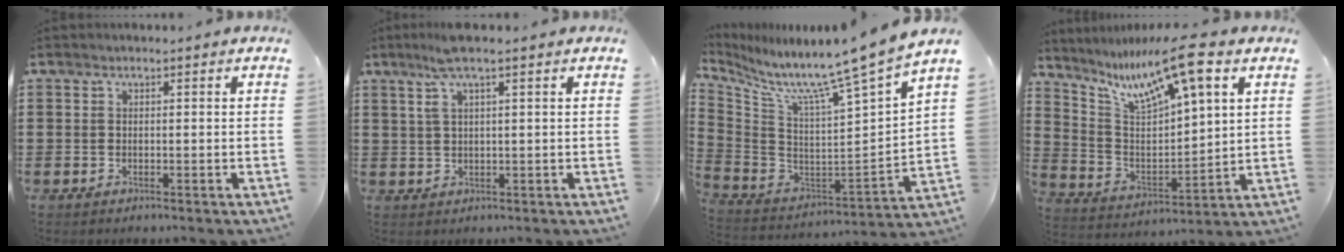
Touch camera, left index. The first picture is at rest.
{"total": 4.1, "force": [2.2, 0.2, 3.5], "torque": [-0.080, -0.001, 0.034]}
{"total": 9.0, "force": [7.9, -2.0, 3.8], "torque": [-0.090, -0.089, 0.114]}
{"total": 11.4, "force": [7.6, 1.8, 8.4], "torque": [-0.175, -0.036, 0.124]}